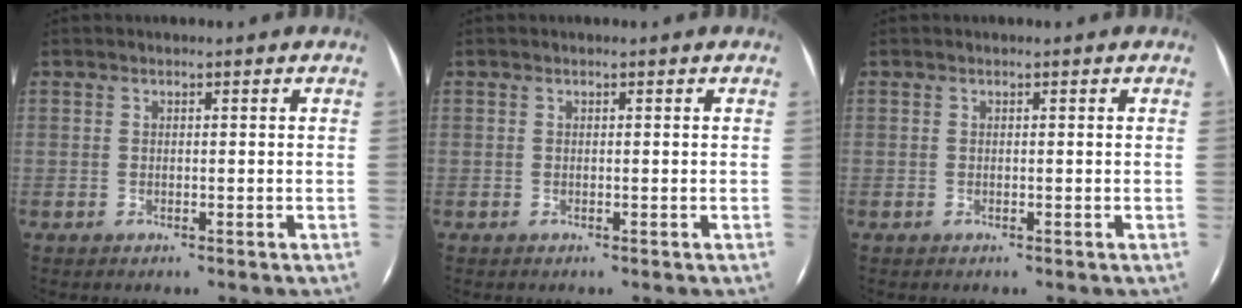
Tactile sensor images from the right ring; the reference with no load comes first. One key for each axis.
{"total": 0.0}
{"total": 0.0}